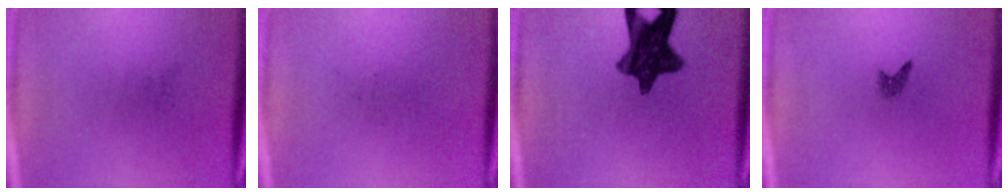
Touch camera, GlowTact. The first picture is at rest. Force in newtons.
{"total": 0.0}
{"total": 11.0}
{"total": 0.9}